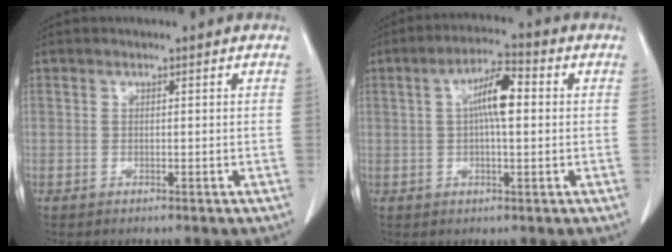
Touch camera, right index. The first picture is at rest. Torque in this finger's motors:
{"motor_torque": [1.39, 0.05, 0.55, 0.18]}